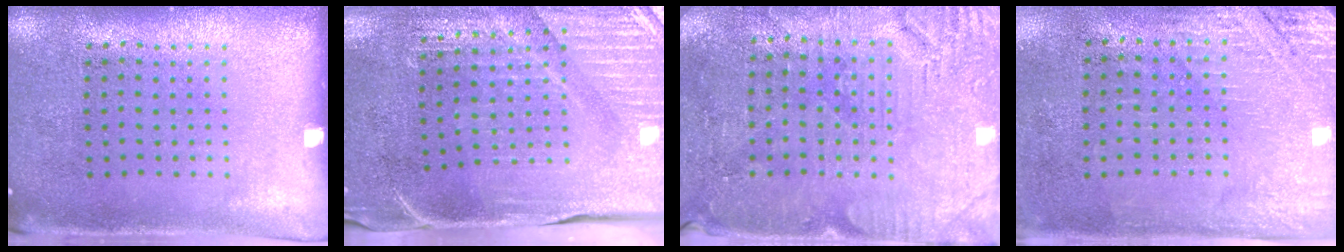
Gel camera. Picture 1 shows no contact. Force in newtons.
{"total": 3.8, "press": 3.7, "slide": 0.9}
{"total": 3.0, "press": 2.9, "slide": 0.6}
{"total": 2.7, "press": 2.4, "slide": 1.2}